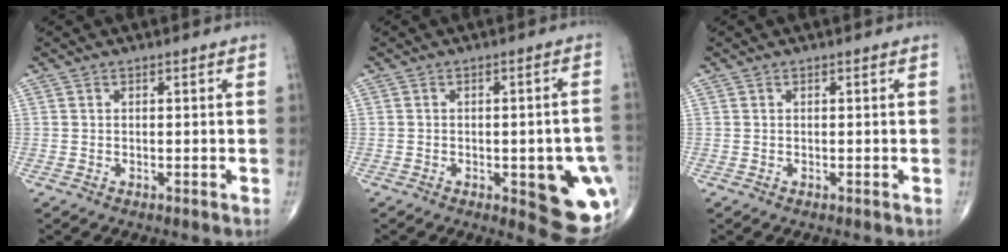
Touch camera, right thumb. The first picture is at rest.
{"total": 14.8, "force": [-3.5, 5.4, 13.3], "torque": [-0.116, 0.005, -0.023]}
{"total": 0.0}